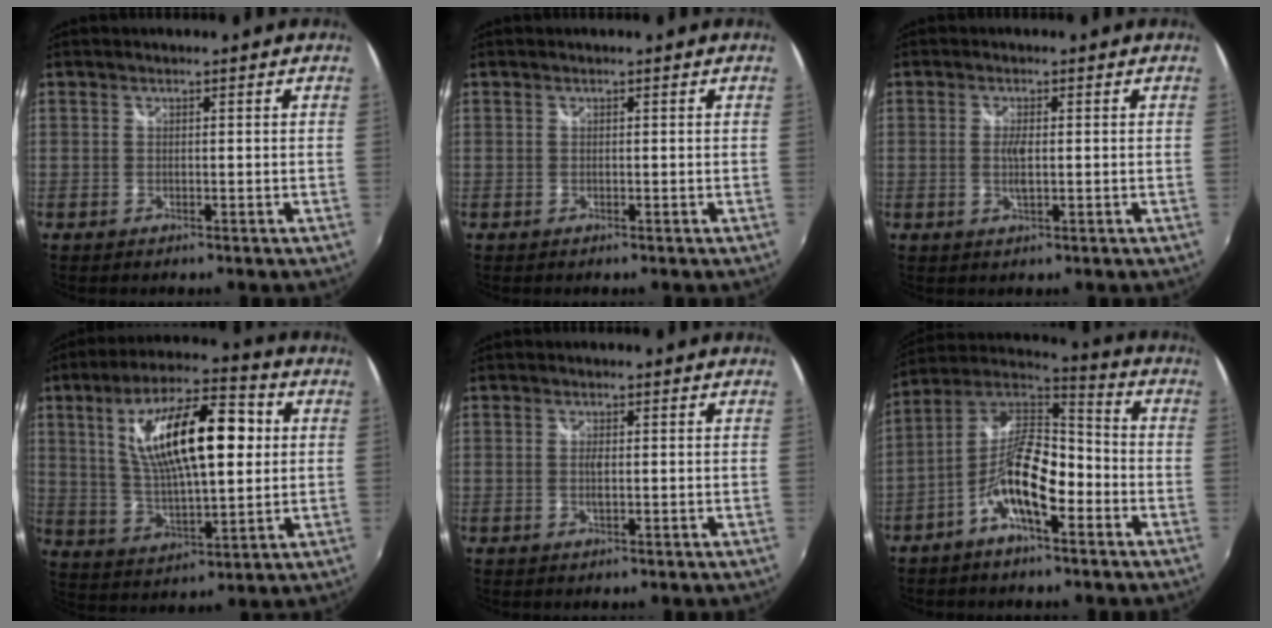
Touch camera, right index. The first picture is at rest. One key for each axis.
{"total": 0.0}
{"total": 2.7, "fx": -0.1, "fy": 0.8, "fz": 2.5, "tx": -0.047, "ty": -0.004, "tz": -0.002}
{"total": 19.0, "fx": 4.4, "fy": 6.6, "fz": 17.3, "tx": -0.305, "ty": 0.020, "tz": 0.083}
{"total": 1.4, "fx": -0.1, "fy": 0.3, "fz": 1.4, "tx": -0.027, "ty": -0.002, "tz": -0.003}
{"total": 13.1, "fx": -5.4, "fy": 4.8, "fz": 10.9, "tx": -0.217, "ty": 0.010, "tz": -0.105}